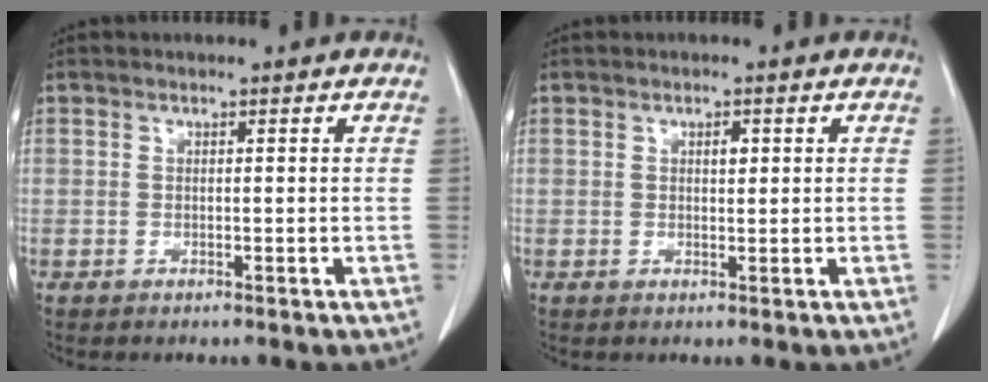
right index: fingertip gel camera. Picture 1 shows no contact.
{"total": 1.3, "force": [0.5, 0.6, 1.0], "torque": [-0.013, 0.001, 0.006]}